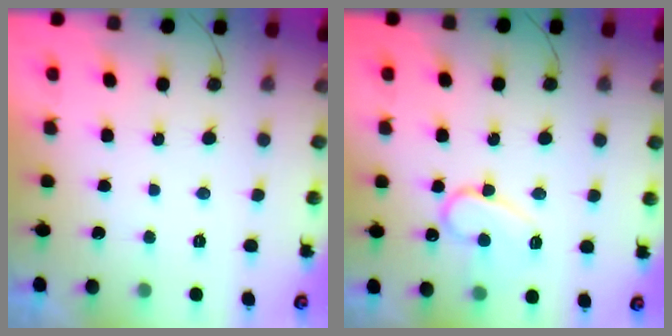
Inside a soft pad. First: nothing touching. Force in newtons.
{"total": 12.0, "press": 12.0, "slide": 1.2}